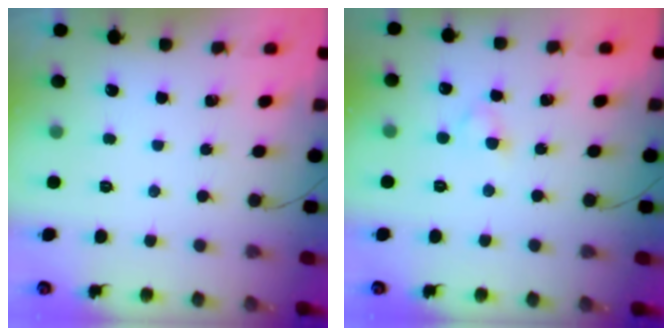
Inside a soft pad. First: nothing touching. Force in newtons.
{"total": 3.0, "press": 2.7, "slide": 1.2}